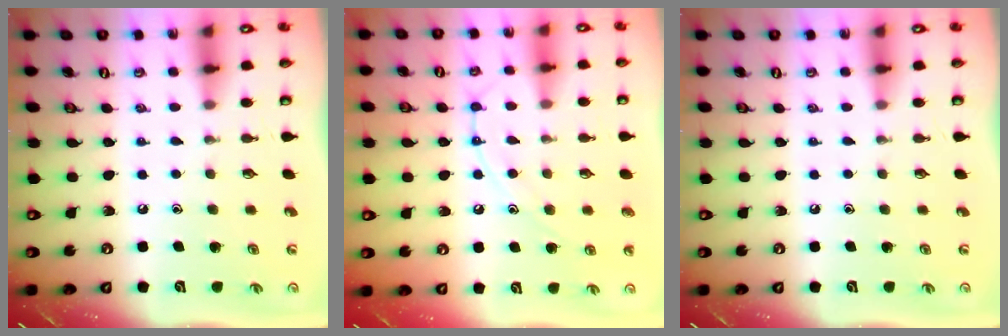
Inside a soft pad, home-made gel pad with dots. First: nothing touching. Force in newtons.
{"total": 11.6, "press": 11.5, "slide": 1.0}
{"total": 0.0}